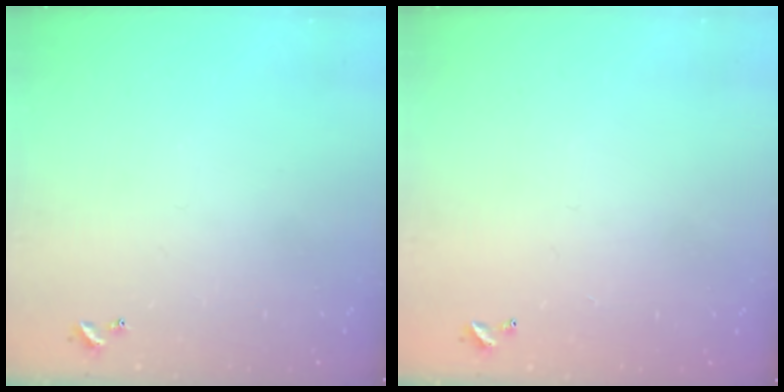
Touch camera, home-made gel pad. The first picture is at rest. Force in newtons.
{"total": 2.9, "press": 2.9, "slide": 0.1}